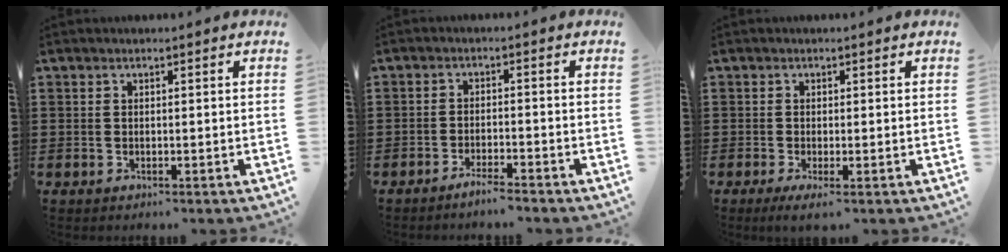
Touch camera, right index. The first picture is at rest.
{"total": 2.4, "force": [-2.3, -0.1, 0.8], "torque": [-0.014, 0.002, -0.044]}
{"total": 1.1, "force": [-0.5, 0.0, 1.0], "torque": [-0.023, -0.007, -0.011]}